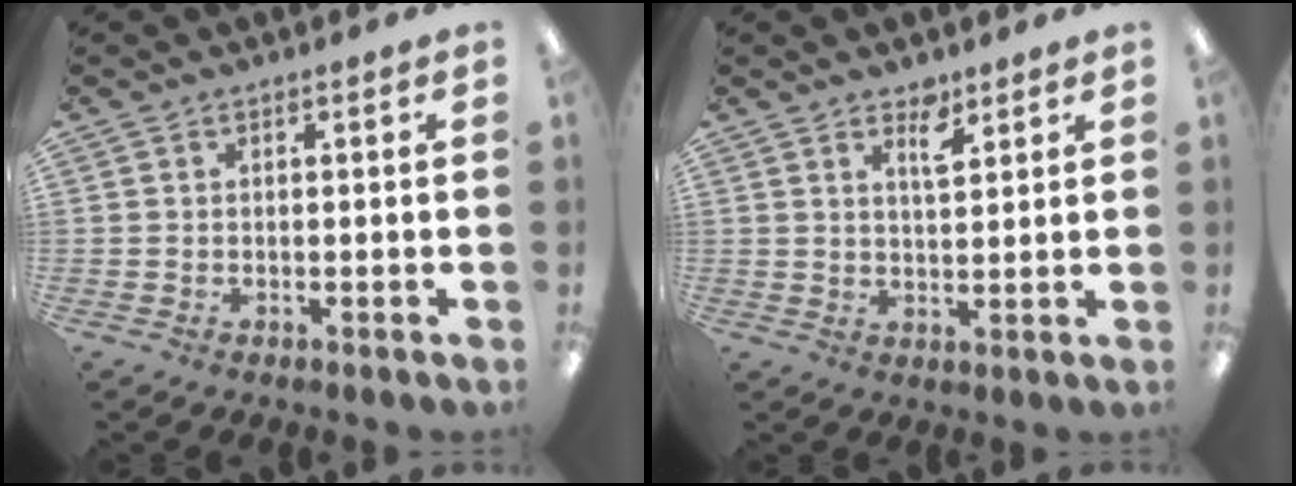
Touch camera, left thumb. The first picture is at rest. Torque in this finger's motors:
{"motor_torque": [-0.01, 0.02, -0.24, -0.09, -0.02]}